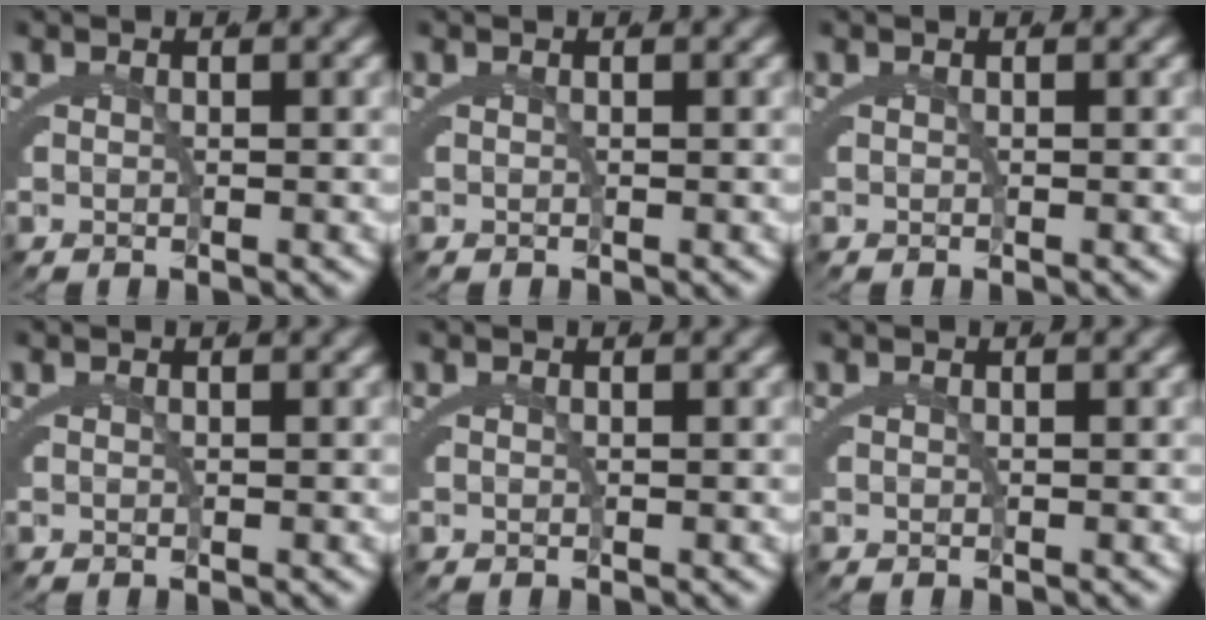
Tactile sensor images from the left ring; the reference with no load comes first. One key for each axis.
{"total": 0.0}
{"total": 0.0}
{"total": 0.0}
{"total": 0.0}
{"total": 0.0}